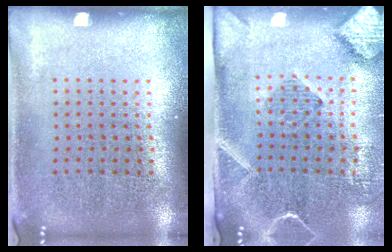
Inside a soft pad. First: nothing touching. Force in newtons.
{"total": 2.9, "press": 2.1, "slide": 1.9}